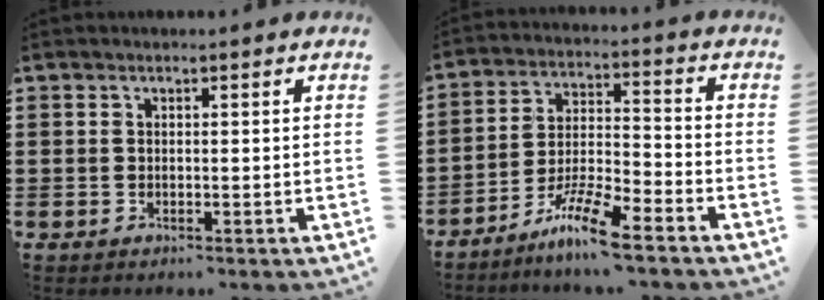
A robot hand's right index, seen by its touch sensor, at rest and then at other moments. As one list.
[{"total": 9.1, "force": [-7.3, 0.9, 5.4], "torque": [-0.113, 0.004, -0.141]}]